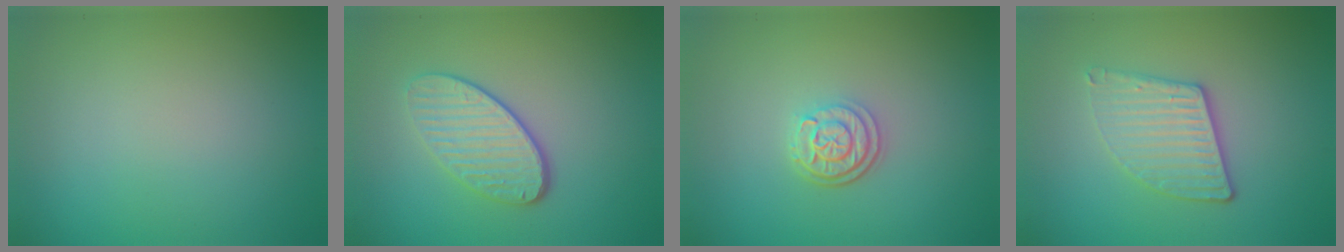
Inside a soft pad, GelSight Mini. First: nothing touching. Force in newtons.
{"total": 3.9, "press": 3.3, "slide": 2.1}
{"total": 3.1, "press": 2.4, "slide": 1.8}
{"total": 3.6, "press": 3.1, "slide": 1.8}